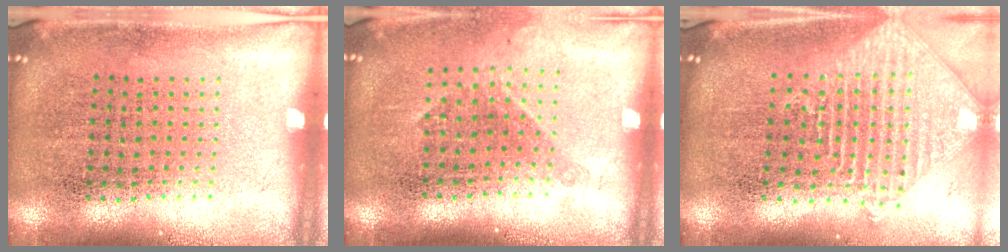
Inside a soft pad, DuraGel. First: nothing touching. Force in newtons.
{"total": 1.1, "press": 0.8, "slide": 0.6}
{"total": 2.0, "press": 1.6, "slide": 1.2}